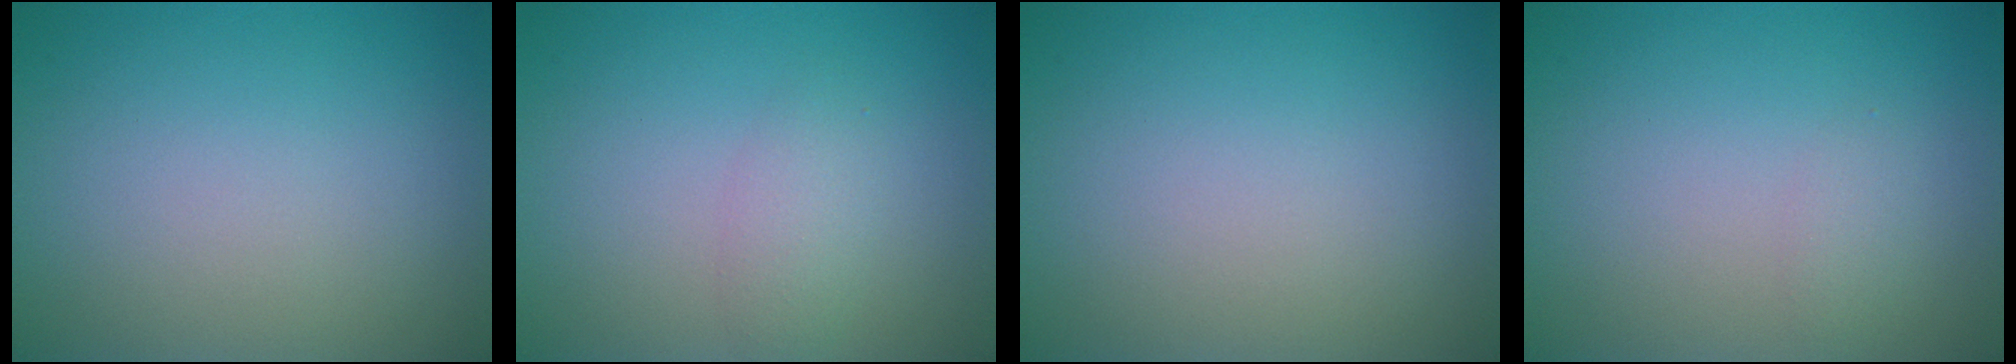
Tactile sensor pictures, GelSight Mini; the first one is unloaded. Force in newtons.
{"total": 1.6, "press": 1.6, "slide": 0.1}
{"total": 0.0}
{"total": 0.8, "press": 0.8, "slide": 0.0}